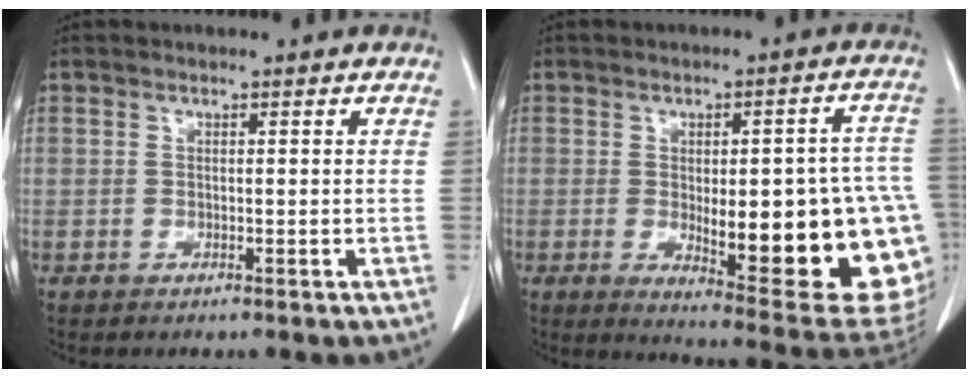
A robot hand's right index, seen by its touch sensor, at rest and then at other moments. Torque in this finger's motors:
{"motor_torque": [2.14, 0.00, 0.92, 0.20]}